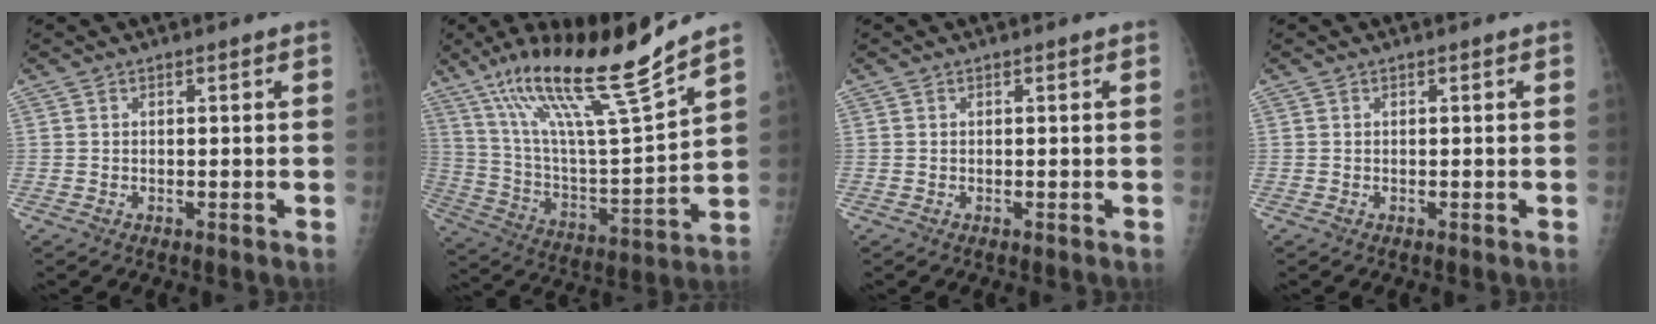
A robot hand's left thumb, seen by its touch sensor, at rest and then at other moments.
{"total": 21.7, "force": [15.9, 1.0, 14.8], "torque": [-0.235, -0.072, 0.290]}
{"total": 0.0}
{"total": 0.0}